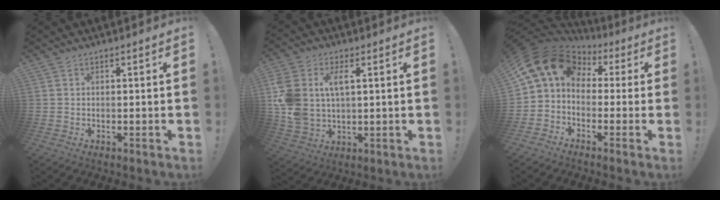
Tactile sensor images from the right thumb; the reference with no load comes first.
{"total": 11.1, "force": [3.6, 7.4, 7.5], "torque": [-0.163, -0.009, 0.069]}
{"total": 10.8, "force": [2.2, 8.2, 6.6], "torque": [-0.125, -0.004, 0.044]}